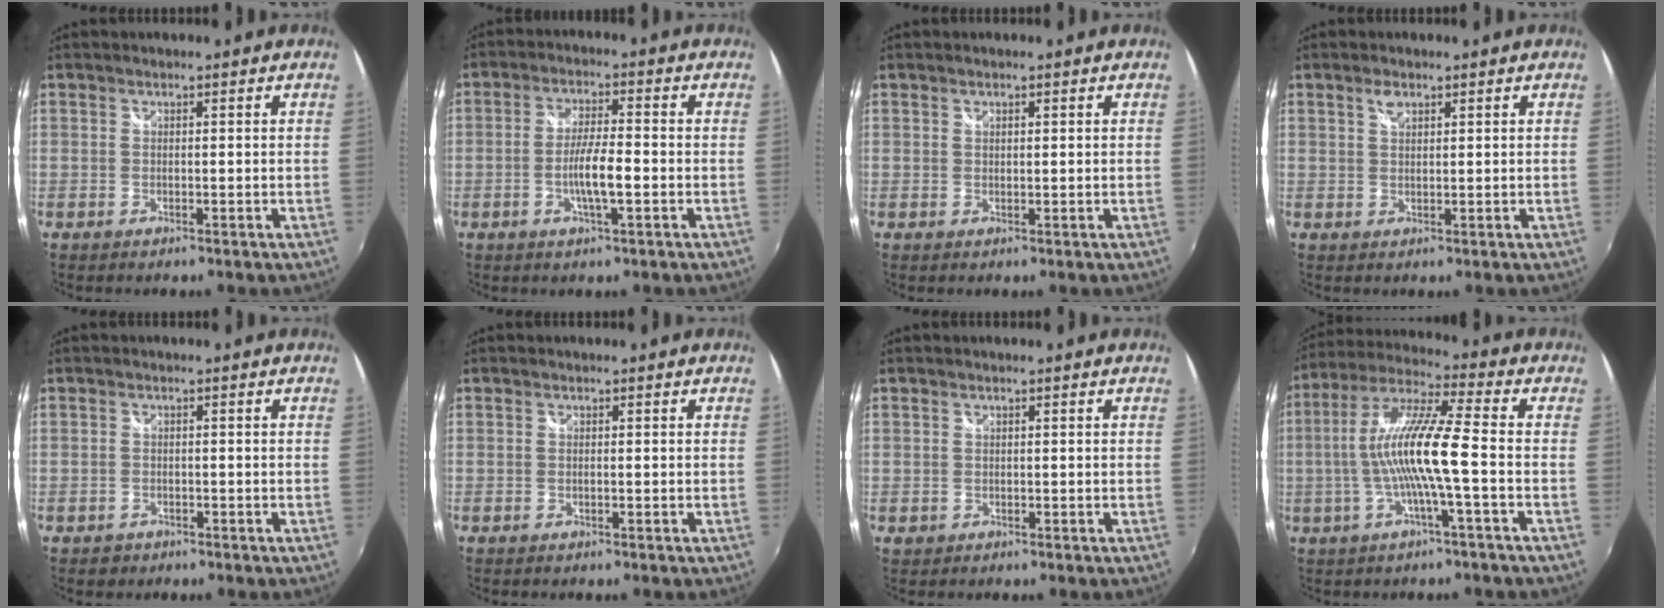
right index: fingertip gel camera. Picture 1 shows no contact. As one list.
[{"total": 6.1, "force": [-1.8, 0.8, 5.7], "torque": [-0.108, -0.002, -0.032]}, {"total": 0.6, "force": [0.4, 0.3, 0.4], "torque": [-0.004, 0.001, 0.006]}, {"total": 2.0, "force": [1.2, 1.0, 1.3], "torque": [-0.022, 0.004, 0.021]}, {"total": 2.2, "force": [-1.2, 1.7, 0.5], "torque": [-0.013, -0.001, -0.016]}, {"total": 0.0}, {"total": 1.1, "force": [0.0, 1.1, 0.1], "torque": [0.000, 0.000, -0.001]}, {"total": 12.8, "force": [-2.3, -0.1, 12.6], "torque": [-0.241, 0.006, -0.042]}]